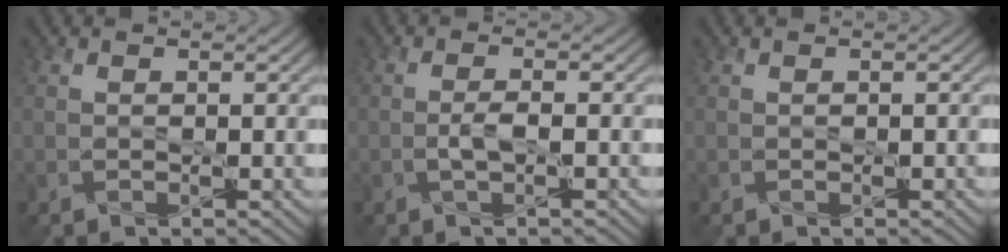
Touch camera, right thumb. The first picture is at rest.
{"total": 2.0, "force": [-0.5, 0.5, 1.8], "torque": [-0.038, 0.003, -0.012]}
{"total": 0.0}